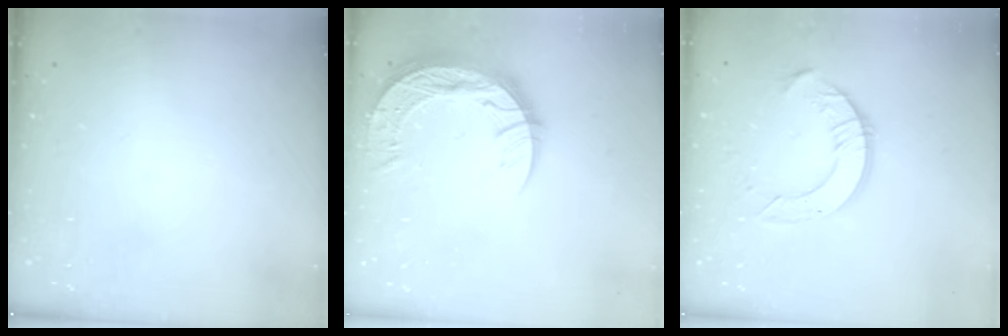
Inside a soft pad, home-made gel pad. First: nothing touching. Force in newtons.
{"total": 15.4, "press": 15.3, "slide": 1.2}
{"total": 9.6, "press": 9.6, "slide": 1.0}